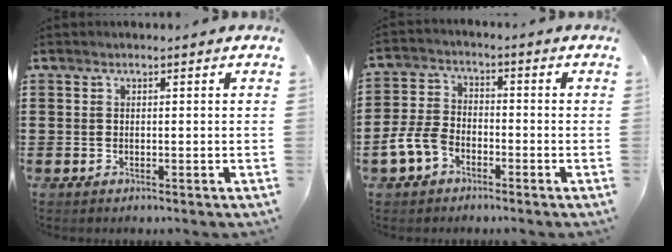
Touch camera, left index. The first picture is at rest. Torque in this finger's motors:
{"motor_torque": [0.64, 0.32, 0.27, 0.05]}